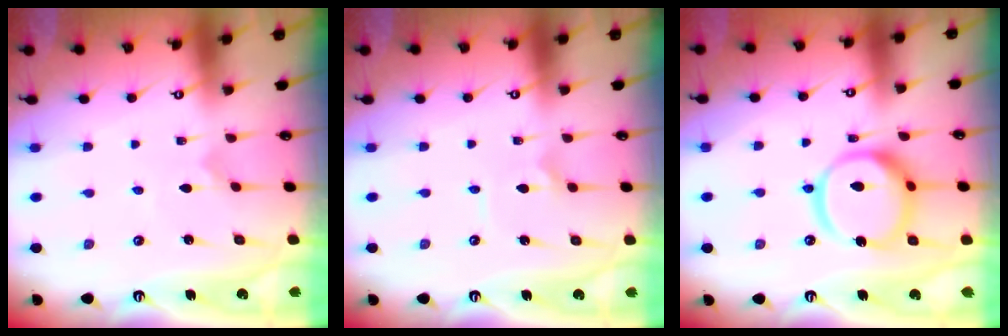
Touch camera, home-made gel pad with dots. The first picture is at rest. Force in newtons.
{"total": 1.6, "press": 1.6, "slide": 0.1}
{"total": 15.7, "press": 15.6, "slide": 1.9}